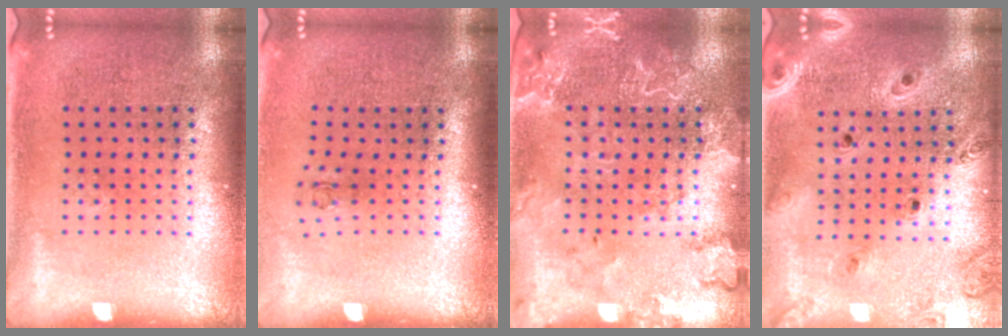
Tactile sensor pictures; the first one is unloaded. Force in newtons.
{"total": 0.7, "press": 0.3, "slide": 0.7}
{"total": 2.4, "press": 2.3, "slide": 0.6}
{"total": 1.3, "press": 1.3, "slide": 0.1}